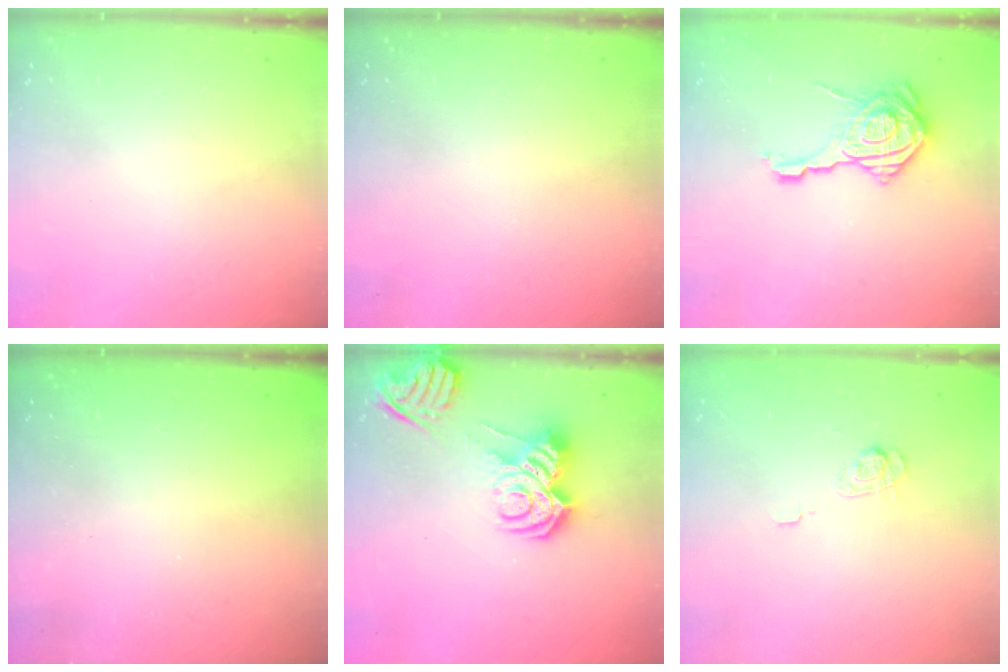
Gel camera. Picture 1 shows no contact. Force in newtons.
{"total": 0.0}
{"total": 17.5, "press": 17.5, "slide": 0.7}
{"total": 2.3, "press": 2.1, "slide": 0.8}
{"total": 13.6, "press": 13.6, "slide": 1.5}
{"total": 3.1, "press": 2.7, "slide": 1.6}